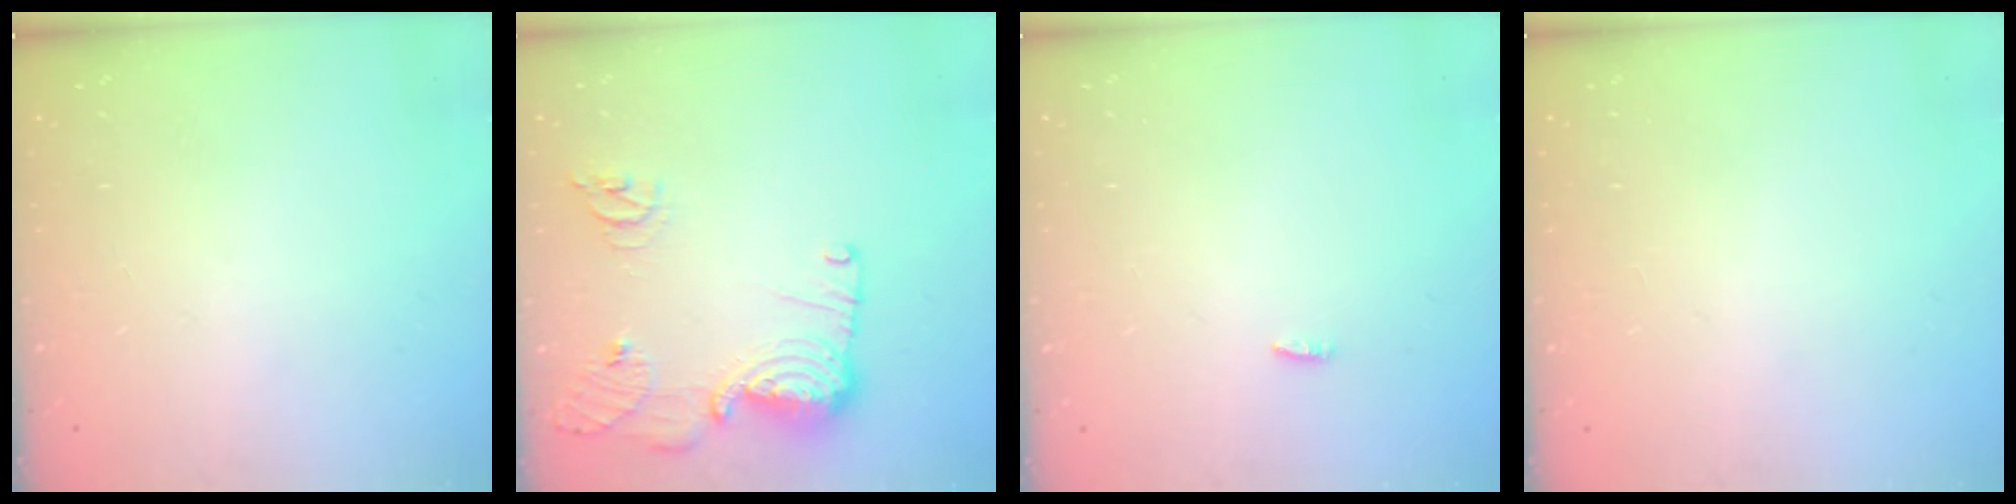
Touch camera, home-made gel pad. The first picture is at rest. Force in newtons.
{"total": 15.2, "press": 14.9, "slide": 2.8}
{"total": 6.6, "press": 2.7, "slide": 6.1}
{"total": 1.0, "press": 0.8, "slide": 0.6}